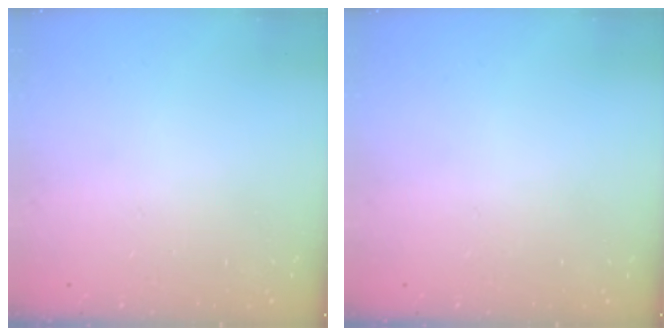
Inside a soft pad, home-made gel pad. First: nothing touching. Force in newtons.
{"total": 0.0}